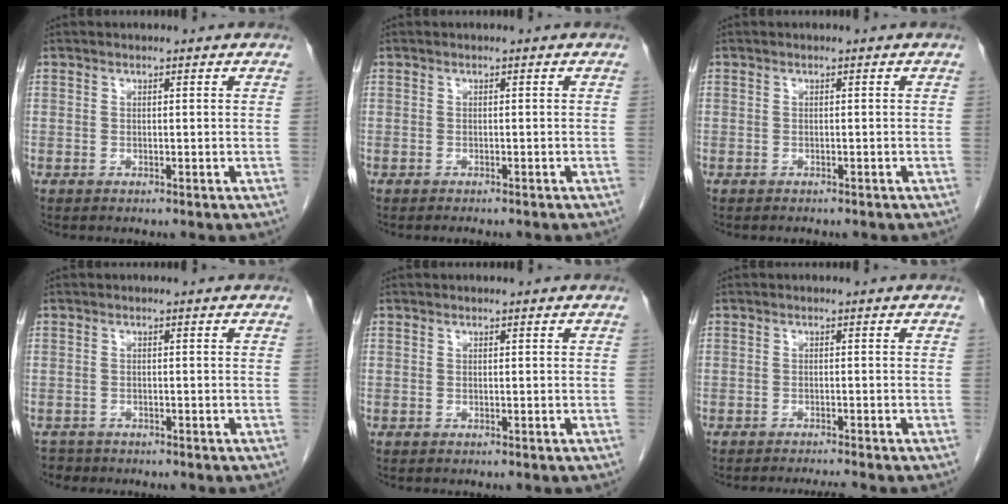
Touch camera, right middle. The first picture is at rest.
{"total": 3.0, "force": [-2.6, 0.5, 1.3], "torque": [-0.019, -0.005, -0.028]}
{"total": 1.9, "force": [-1.6, 0.7, 0.8], "torque": [-0.016, -0.004, -0.015]}
{"total": 2.0, "force": [-1.7, 1.0, -0.2], "torque": [-0.002, 0.000, -0.030]}
{"total": 0.0}
{"total": 3.1, "force": [-2.8, -1.0, 0.9], "torque": [-0.014, -0.010, -0.041]}